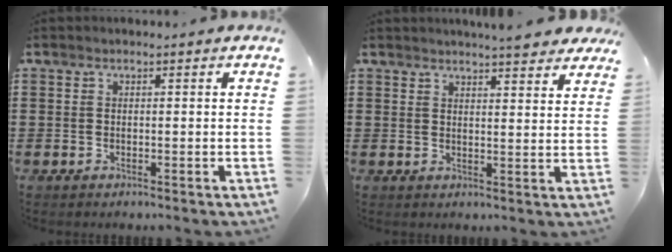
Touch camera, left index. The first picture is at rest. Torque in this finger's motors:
{"motor_torque": [2.14, 0.00, 0.51, 0.06]}